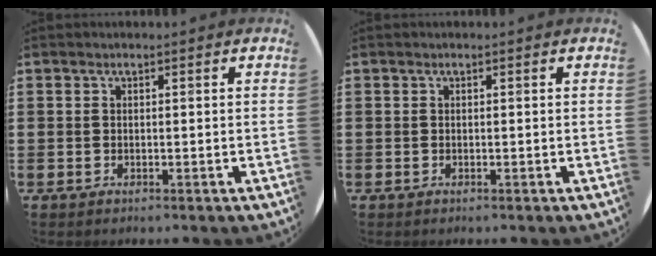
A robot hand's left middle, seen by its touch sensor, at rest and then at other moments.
{"total": 0.0}